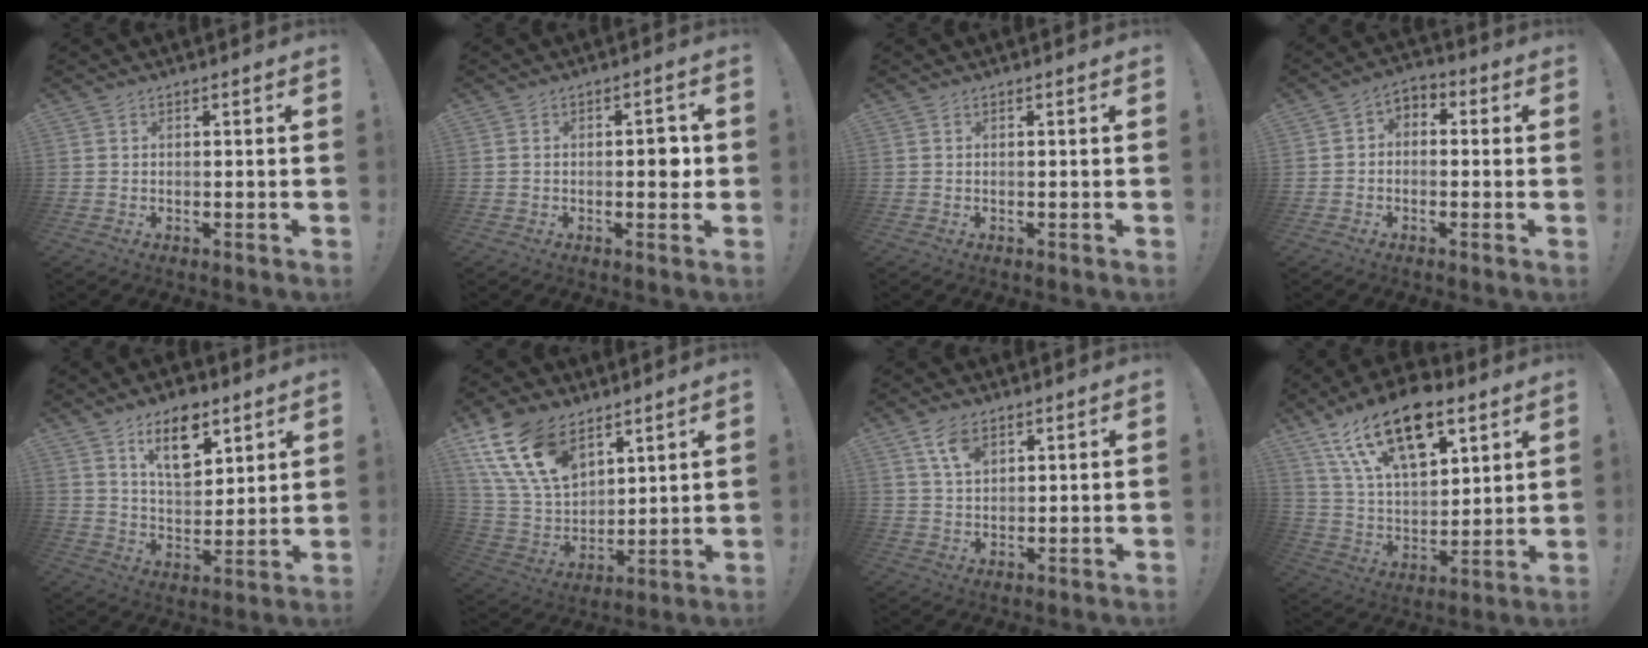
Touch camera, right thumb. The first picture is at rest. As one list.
[{"total": 4.5, "force": [-0.4, 2.3, 3.8], "torque": [-0.049, 0.004, -0.011]}, {"total": 0.0}, {"total": 4.3, "force": [-2.3, 3.1, 1.9], "torque": [-0.031, 0.023, -0.037]}, {"total": 12.9, "force": [7.7, 6.6, 8.0], "torque": [-0.122, -0.033, 0.138]}, {"total": 18.0, "force": [10.4, 10.7, 10.2], "torque": [-0.213, -0.052, 0.196]}, {"total": 6.1, "force": [3.4, 3.3, 3.9], "torque": [-0.065, -0.011, 0.061]}, {"total": 21.0, "force": [12.8, 10.6, 12.9], "torque": [-0.234, -0.073, 0.225]}]